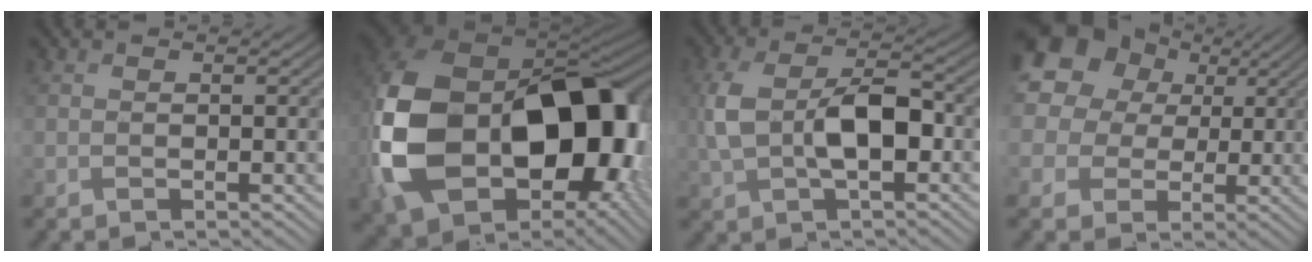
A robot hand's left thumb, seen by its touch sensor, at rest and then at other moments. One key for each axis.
{"total": 22.5, "fx": -2.6, "fy": 16.0, "fz": 15.6, "tx": -0.397, "ty": -0.062, "tz": -0.005}
{"total": 8.5, "fx": -0.5, "fy": 4.5, "fz": 7.1, "tx": -0.164, "ty": 0.001, "tz": -0.009}
{"total": 16.5, "fx": 5.9, "fy": 13.9, "fz": 6.9, "tx": -0.219, "ty": 0.028, "tz": 0.094}